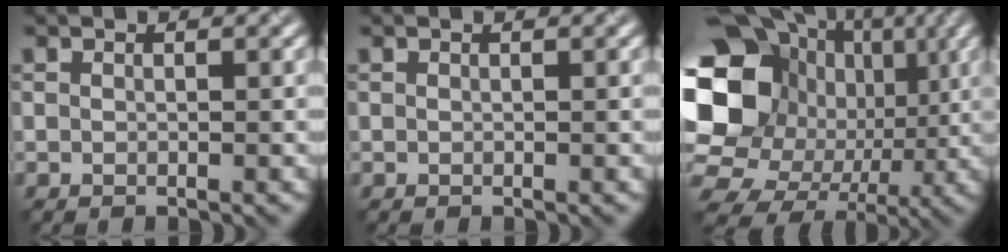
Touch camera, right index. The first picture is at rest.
{"total": 0.0}
{"total": 17.9, "force": [0.4, 15.2, 9.3], "torque": [-0.188, -0.007, -0.001]}